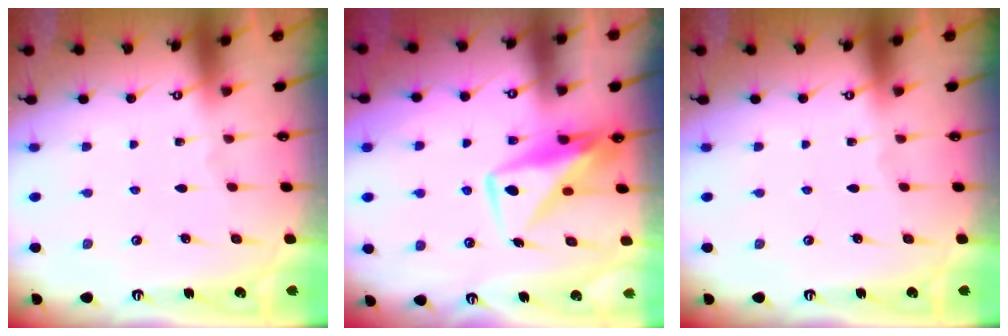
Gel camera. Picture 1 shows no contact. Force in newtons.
{"total": 11.4, "press": 11.4, "slide": 0.9}
{"total": 0.0}